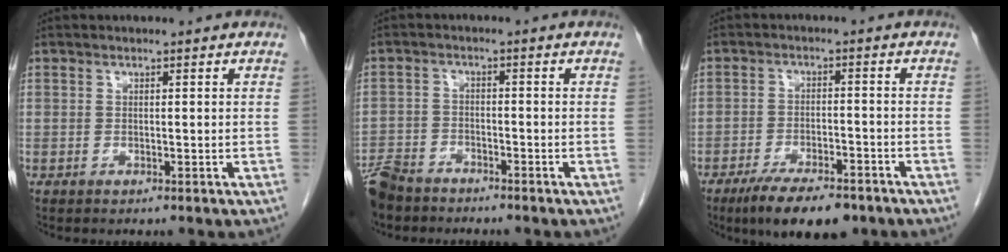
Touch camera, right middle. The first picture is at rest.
{"total": 8.0, "force": [-6.7, 3.7, 2.2], "torque": [-0.052, -0.010, -0.125]}
{"total": 10.1, "force": [-7.3, 3.2, 6.1], "torque": [-0.095, -0.010, -0.117]}